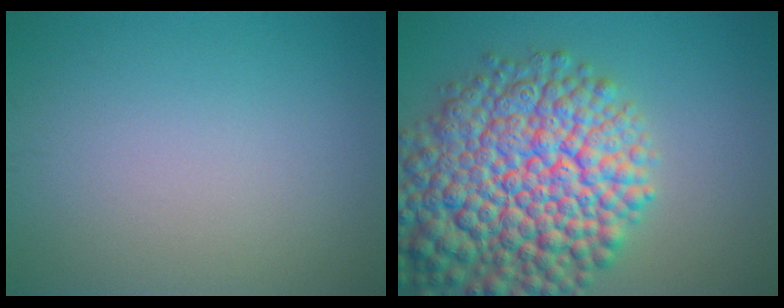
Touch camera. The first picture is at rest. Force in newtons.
{"total": 14.0, "press": 14.0, "slide": 0.7}